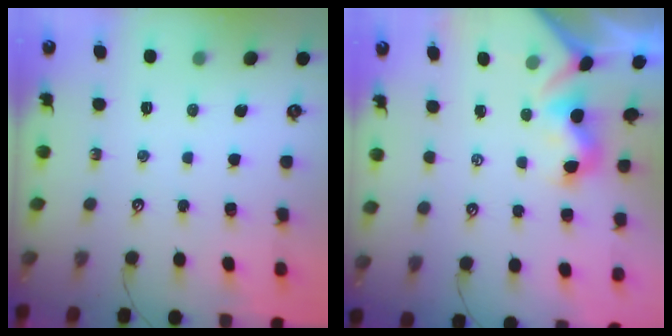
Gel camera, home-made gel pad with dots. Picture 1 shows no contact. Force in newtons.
{"total": 0.8, "press": 0.6, "slide": 0.5}